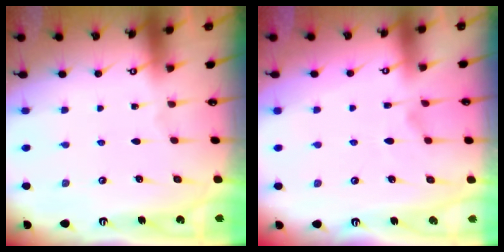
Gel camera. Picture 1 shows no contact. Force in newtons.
{"total": 2.1, "press": 1.6, "slide": 1.3}